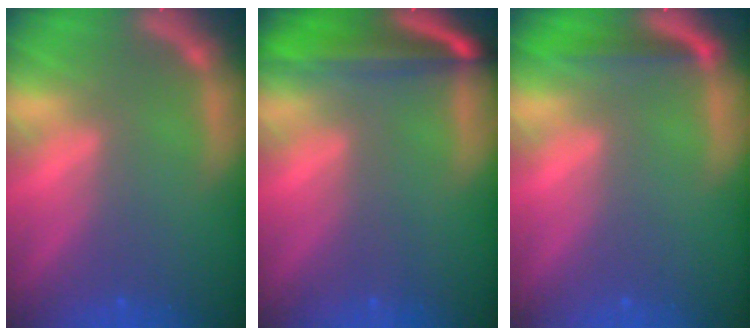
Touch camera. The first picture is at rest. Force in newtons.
{"total": 7.1}
{"total": 2.5}